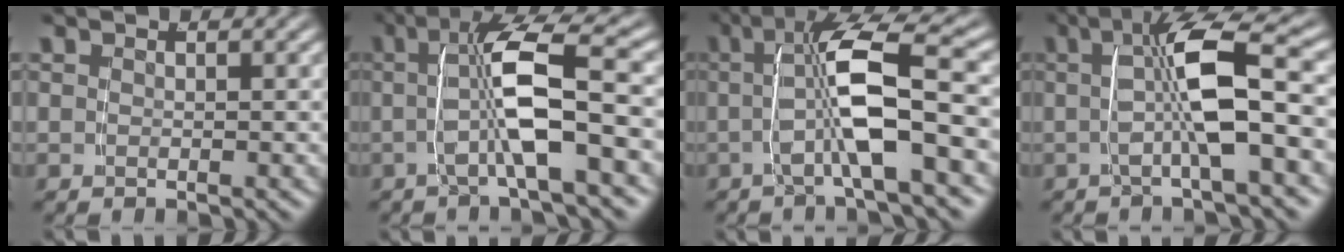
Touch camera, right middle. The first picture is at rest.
{"total": 6.1, "force": [-0.2, 1.0, 6.0], "torque": [-0.110, 0.002, 0.003]}
{"total": 6.8, "force": [0.1, 1.4, 6.7], "torque": [-0.119, 0.003, 0.008]}
{"total": 6.2, "force": [0.0, 1.1, 6.1], "torque": [-0.100, 0.011, 0.002]}